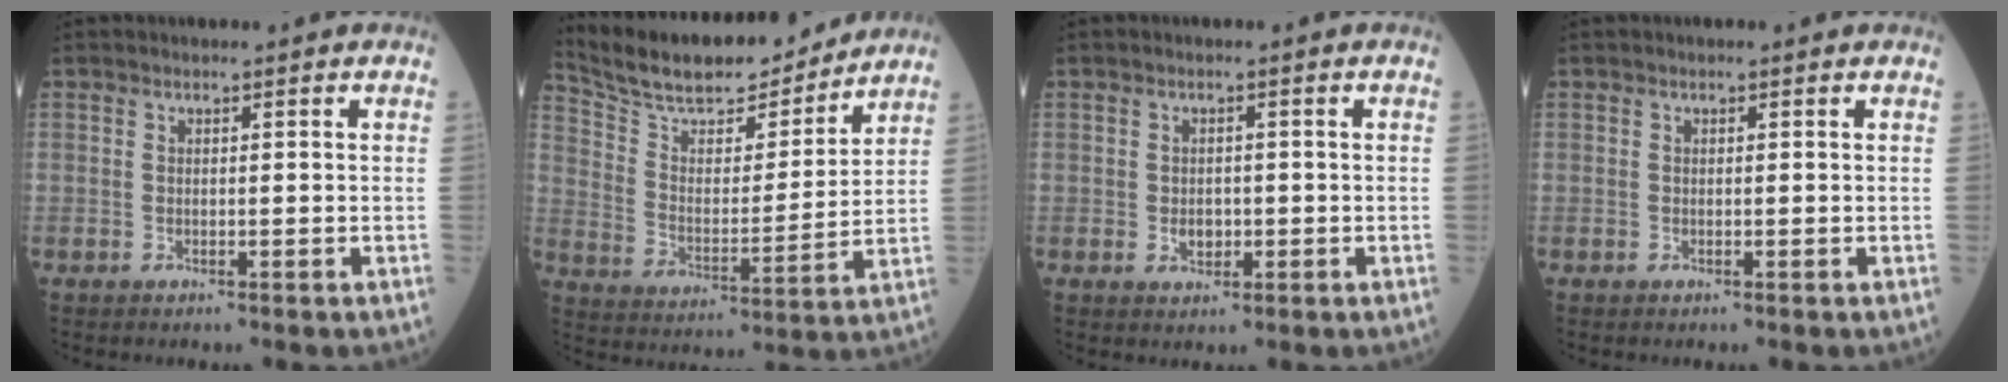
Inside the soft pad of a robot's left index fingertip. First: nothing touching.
{"total": 17.4, "force": [15.9, 3.4, 6.1], "torque": [-0.115, 0.004, 0.267]}
{"total": 2.1, "force": [-0.4, 1.5, 1.3], "torque": [-0.021, 0.003, -0.001]}
{"total": 0.0}